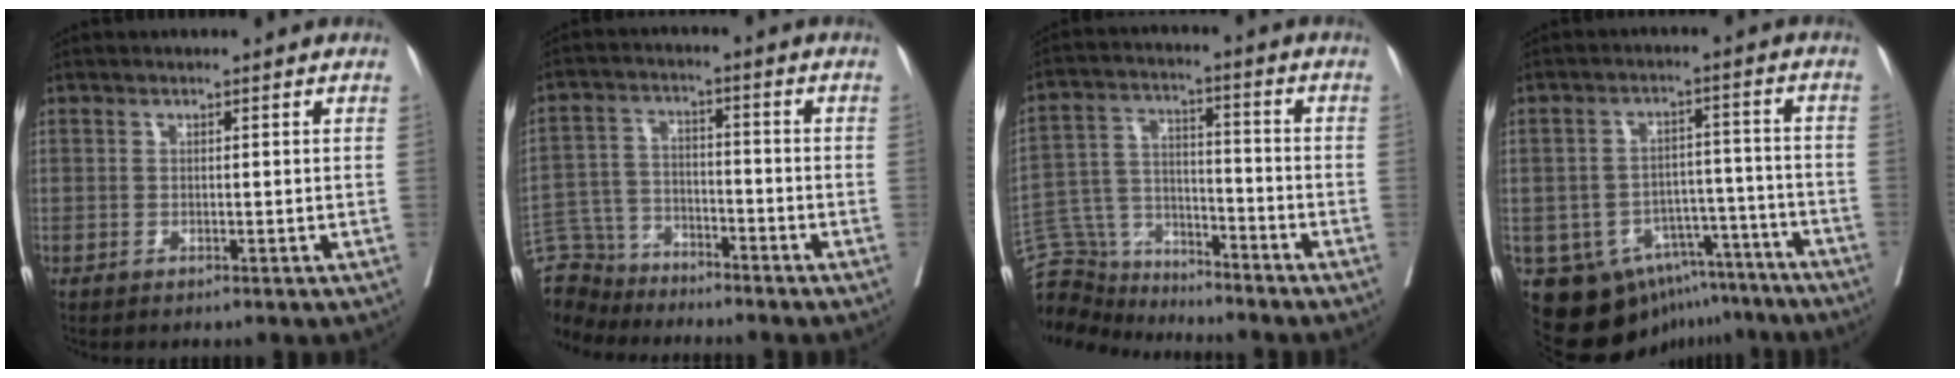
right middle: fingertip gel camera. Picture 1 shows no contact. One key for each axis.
{"total": 9.7, "fx": -9.0, "fy": 3.6, "fz": -0.1, "tx": -0.013, "ty": 0.024, "tz": -0.168}
{"total": 10.1, "fx": -9.7, "fy": 2.9, "fz": 0.1, "tx": -0.010, "ty": 0.046, "tz": -0.176}
{"total": 13.9, "fx": -9.7, "fy": 9.0, "fz": 4.2, "tx": -0.053, "ty": 0.051, "tz": -0.125}